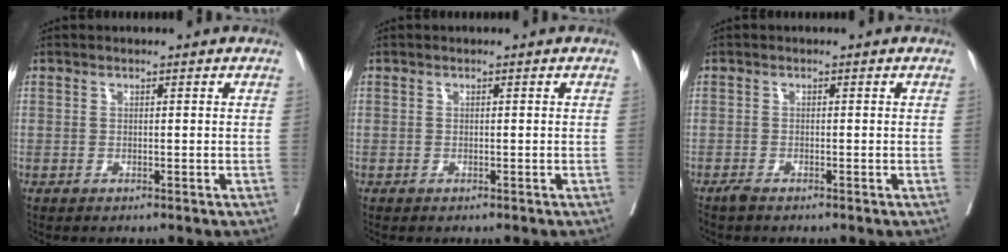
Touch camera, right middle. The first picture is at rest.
{"total": 0.0}
{"total": 0.9, "force": [-0.9, 0.0, 0.4], "torque": [-0.016, -0.004, -0.017]}